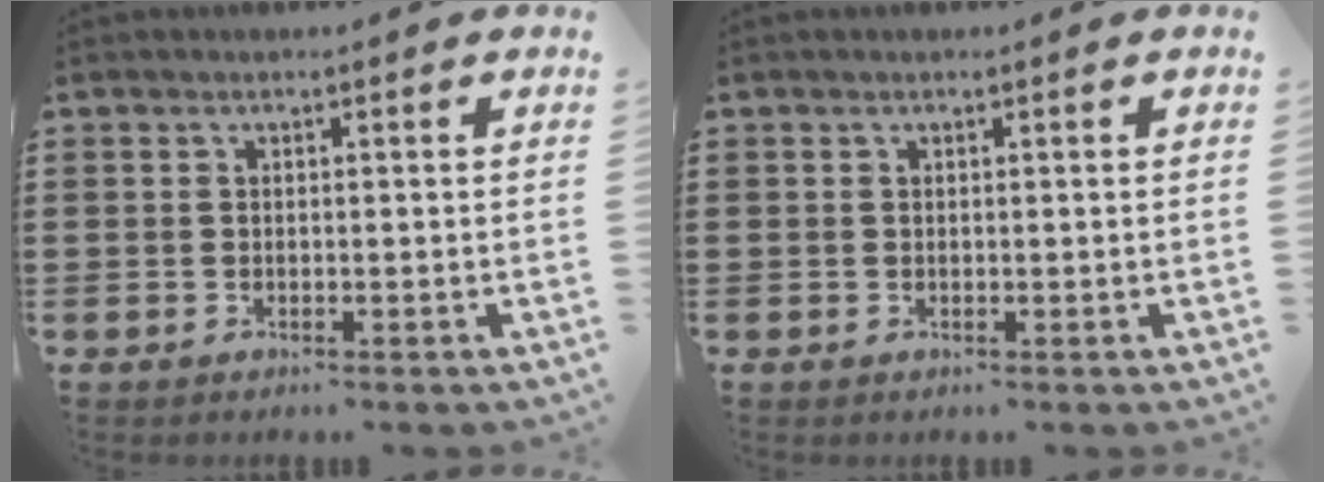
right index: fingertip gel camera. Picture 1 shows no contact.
{"total": 0.0}